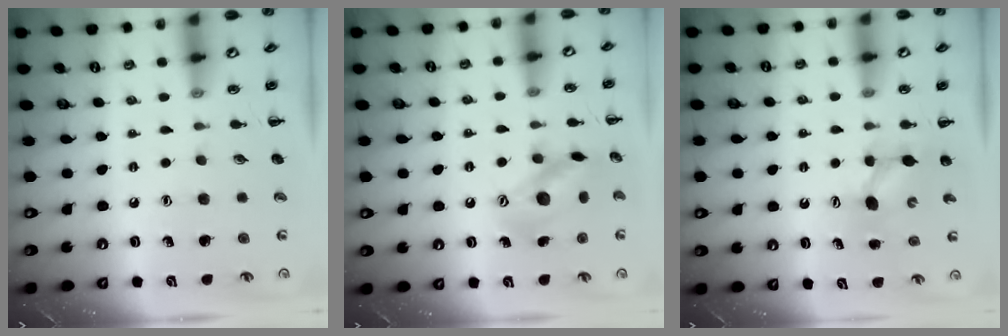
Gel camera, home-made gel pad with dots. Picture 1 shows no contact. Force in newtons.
{"total": 13.1, "press": 13.1, "slide": 0.6}
{"total": 4.8, "press": 4.7, "slide": 1.1}